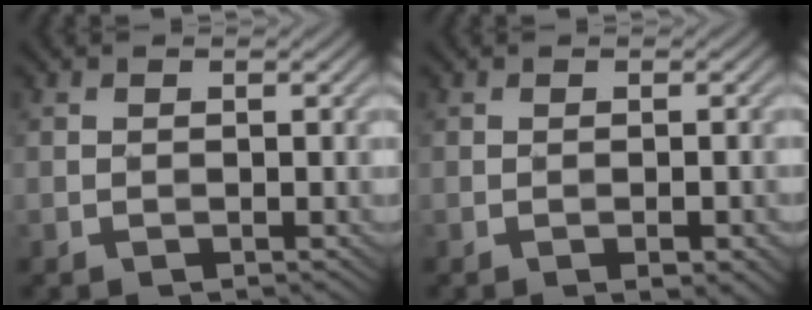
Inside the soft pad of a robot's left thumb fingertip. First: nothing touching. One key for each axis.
{"total": 1.5, "fx": -0.8, "fy": 0.2, "fz": 1.2, "tx": -0.019, "ty": 0.004, "tz": -0.011}